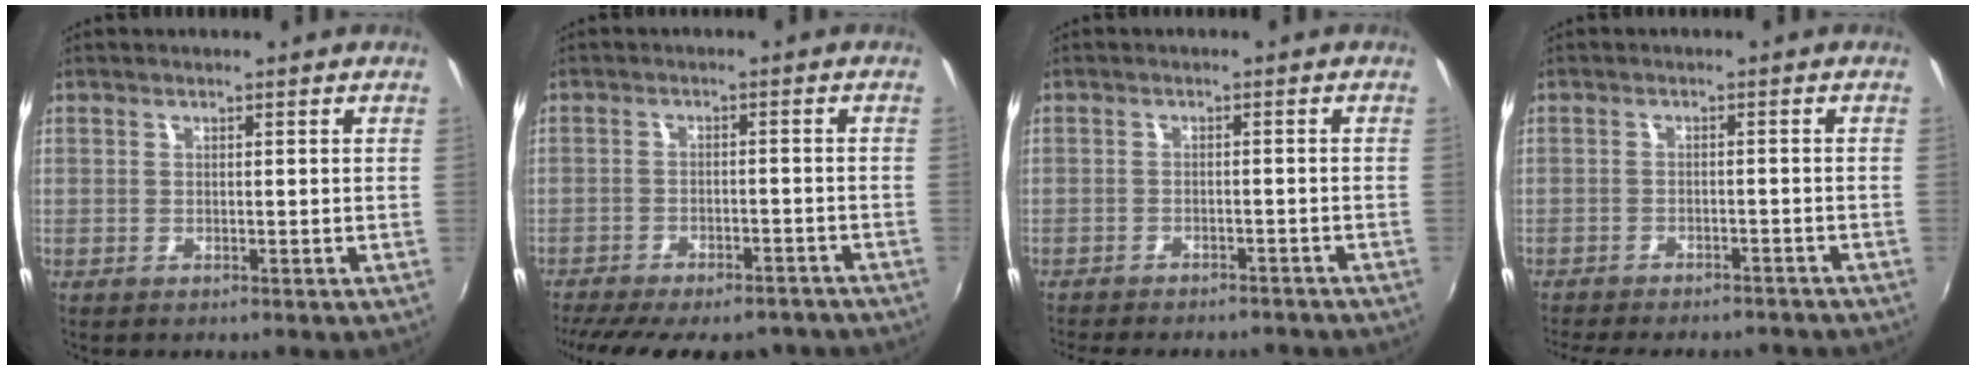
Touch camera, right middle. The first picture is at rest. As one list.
[{"total": 18.2, "force": [-15.4, 5.7, 7.9], "torque": [-0.167, -0.018, -0.201]}, {"total": 11.5, "force": [-10.1, 2.9, 4.6], "torque": [-0.102, -0.018, -0.135]}, {"total": 13.4, "force": [-11.7, 3.4, 5.5], "torque": [-0.119, -0.020, -0.155]}]